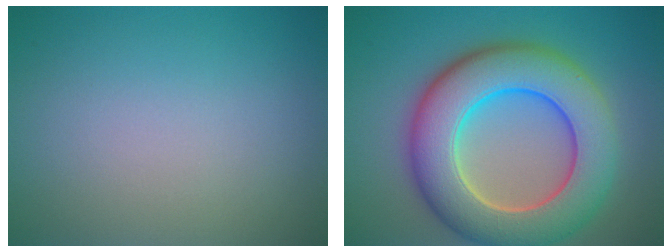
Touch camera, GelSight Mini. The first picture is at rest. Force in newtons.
{"total": 11.2, "press": 11.2, "slide": 0.5}